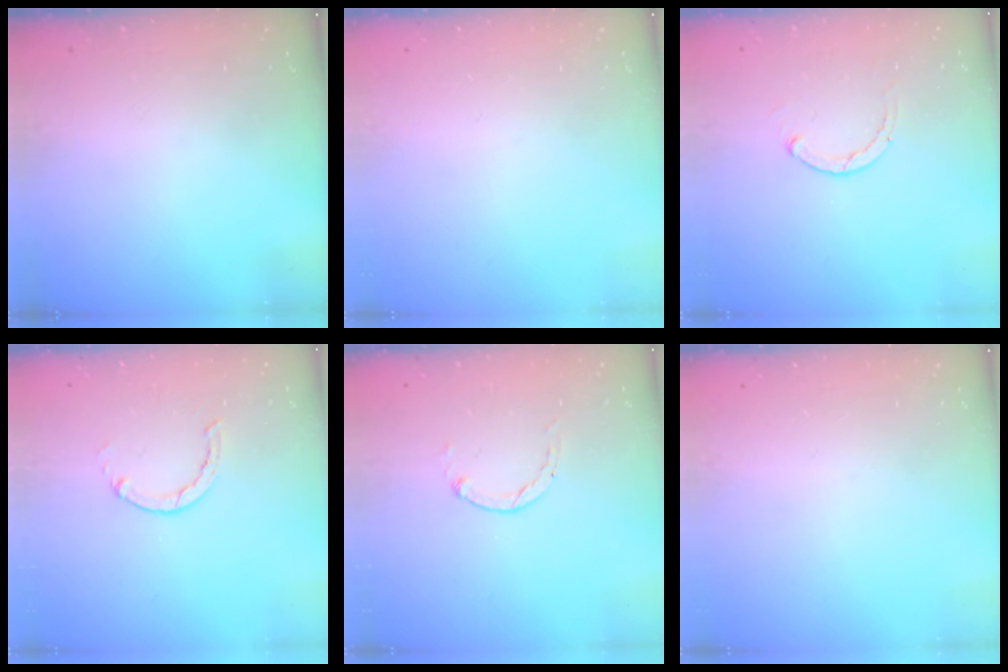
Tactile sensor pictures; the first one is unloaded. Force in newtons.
{"total": 0.0}
{"total": 1.1, "press": 1.0, "slide": 0.3}
{"total": 1.3, "press": 1.2, "slide": 0.3}
{"total": 0.7, "press": 0.6, "slide": 0.2}
{"total": 0.0}